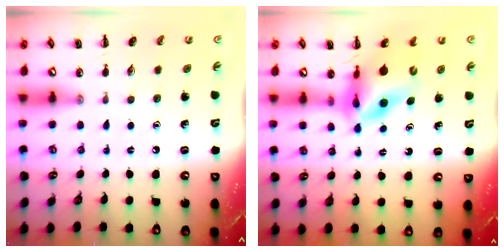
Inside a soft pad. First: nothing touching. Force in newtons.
{"total": 9.4, "press": 9.0, "slide": 2.7}